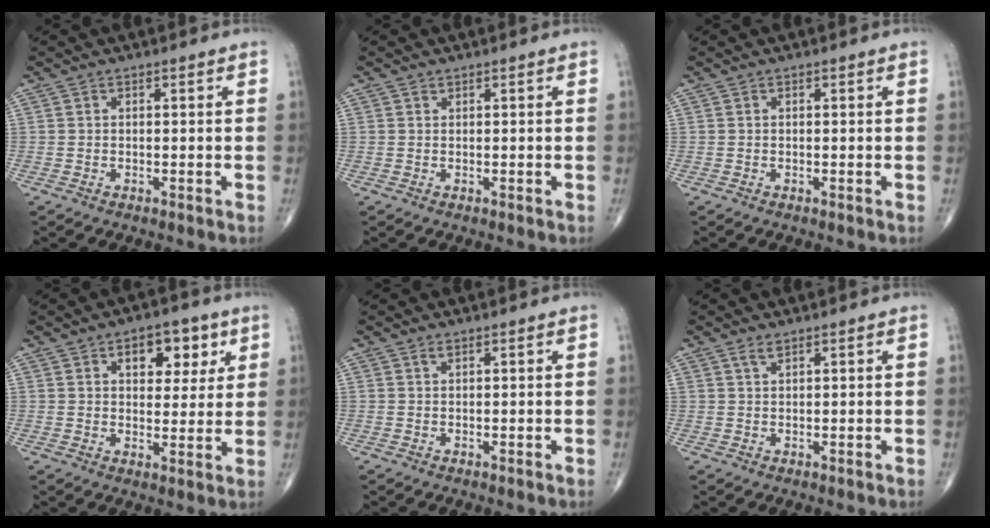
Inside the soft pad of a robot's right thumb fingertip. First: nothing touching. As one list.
[{"total": 0.5, "force": [0.4, 0.4, 0.1], "torque": [0.001, -0.002, 0.006]}, {"total": 0.0}, {"total": 9.3, "force": [4.1, 5.5, 6.3], "torque": [-0.046, -0.012, 0.053]}, {"total": 0.8, "force": [0.6, 0.4, 0.5], "torque": [-0.007, 0.002, 0.011]}, {"total": 1.7, "force": [1.2, 0.7, 1.0], "torque": [-0.017, 0.001, 0.024]}]